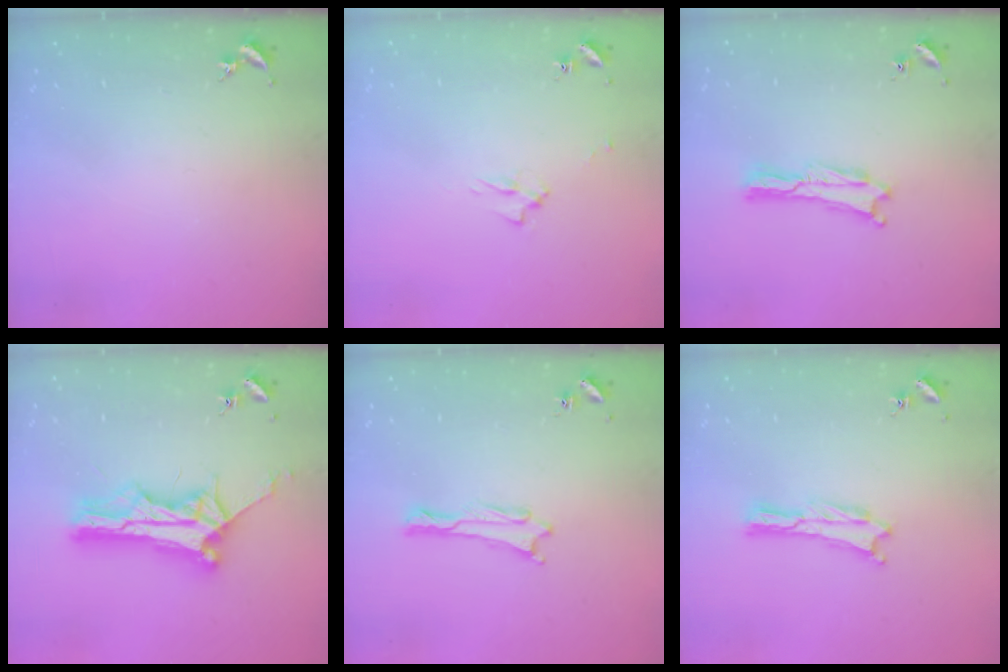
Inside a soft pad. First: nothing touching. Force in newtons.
{"total": 2.5, "press": 2.5, "slide": 0.4}
{"total": 0.0}
{"total": 9.2, "press": 9.2, "slide": 0.4}
{"total": 0.0}
{"total": 0.0}